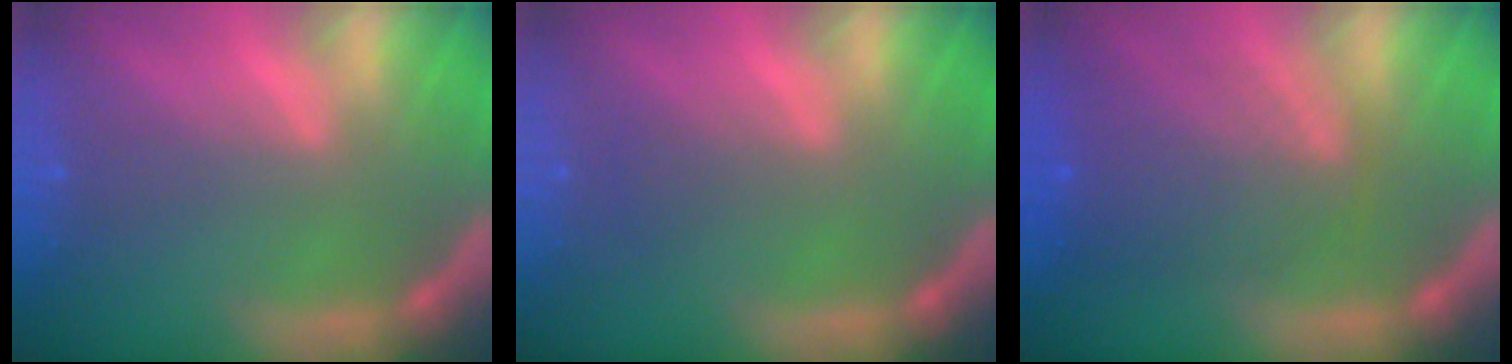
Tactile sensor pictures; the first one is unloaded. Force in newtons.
{"total": 1.0}
{"total": 6.1}